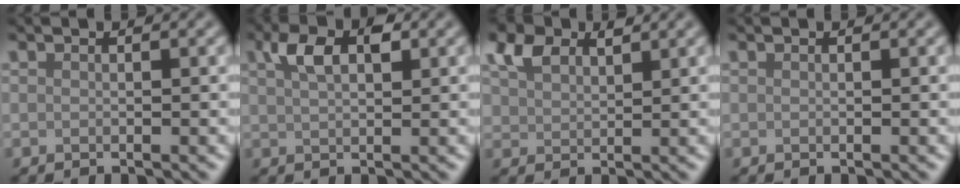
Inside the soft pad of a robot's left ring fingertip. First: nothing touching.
{"total": 3.5, "force": [1.5, 1.9, 2.6], "torque": [-0.054, 0.008, 0.028]}
{"total": 3.9, "force": [2.3, 2.4, 2.1], "torque": [-0.053, 0.005, 0.045]}
{"total": 0.0}